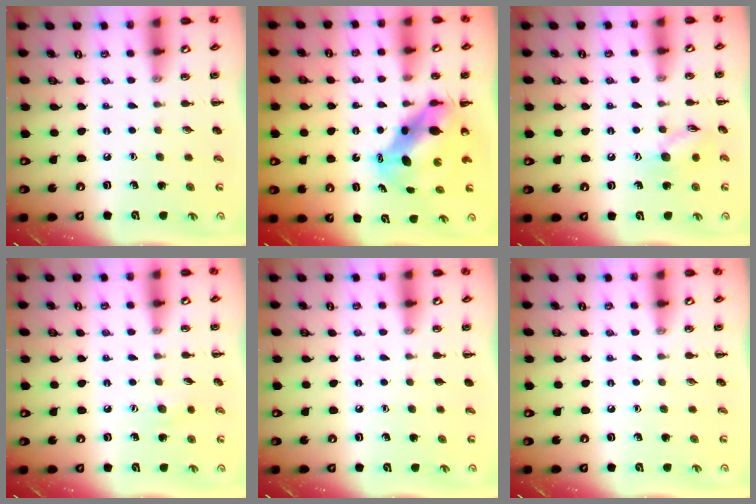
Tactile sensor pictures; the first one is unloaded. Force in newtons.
{"total": 8.1, "press": 7.9, "slide": 2.0}
{"total": 8.6, "press": 8.6, "slide": 0.7}
{"total": 4.6, "press": 4.5, "slide": 1.2}
{"total": 0.0}
{"total": 0.0}